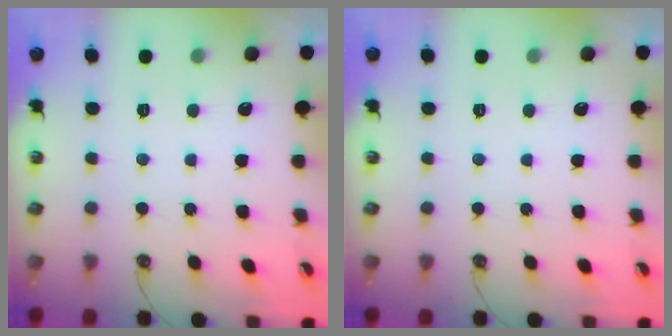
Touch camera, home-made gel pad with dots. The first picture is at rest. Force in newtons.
{"total": 0.0}